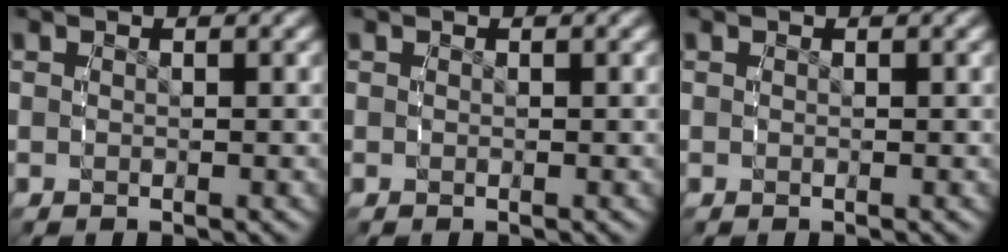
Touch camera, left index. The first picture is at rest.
{"total": 0.0}
{"total": 0.0}